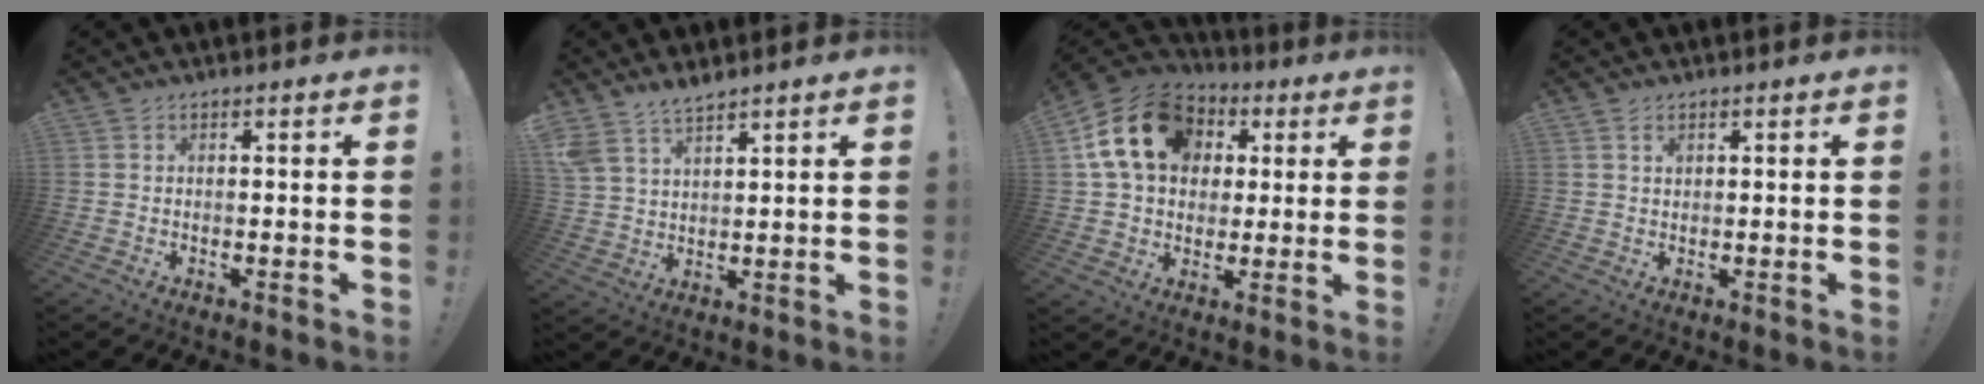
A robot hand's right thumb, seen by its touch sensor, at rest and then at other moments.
{"total": 6.3, "force": [5.7, 1.9, 2.0], "torque": [-0.046, -0.031, 0.112]}
{"total": 18.4, "force": [5.5, 14.0, 10.4], "torque": [-0.171, 0.001, 0.108]}
{"total": 1.3, "force": [0.9, 0.8, 0.6], "torque": [0.004, -0.005, 0.013]}